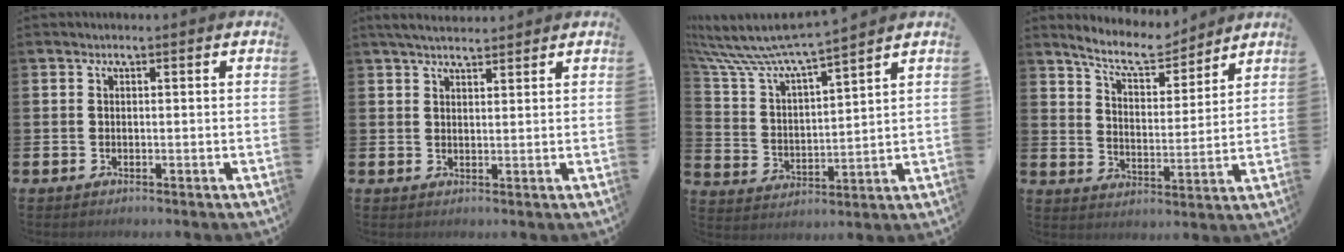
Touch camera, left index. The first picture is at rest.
{"total": 3.5, "force": [3.2, 0.7, 1.0], "torque": [-0.025, -0.008, 0.059]}
{"total": 8.3, "force": [7.9, 0.6, 2.7], "torque": [-0.099, -0.056, 0.131]}
{"total": 7.7, "force": [7.2, 1.7, 2.2], "torque": [-0.059, -0.043, 0.124]}